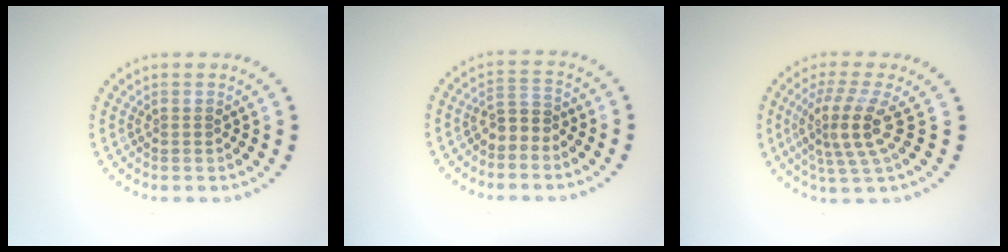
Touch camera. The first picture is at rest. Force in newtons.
{"total": 2.0, "press": 1.7, "slide": 1.0}
{"total": 3.9, "press": 3.0, "slide": 2.5}